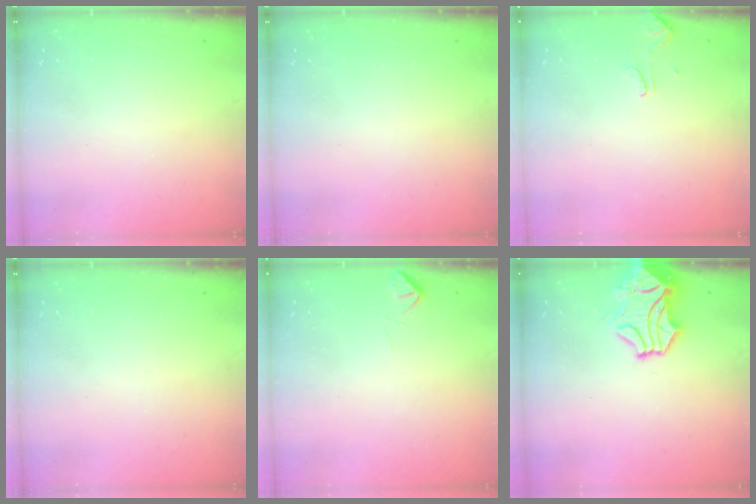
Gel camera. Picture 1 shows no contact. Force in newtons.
{"total": 0.0}
{"total": 0.9, "press": 0.8, "slide": 0.5}
{"total": 0.0}
{"total": 2.7, "press": 2.6, "slide": 0.6}
{"total": 1.9, "press": 1.2, "slide": 1.5}